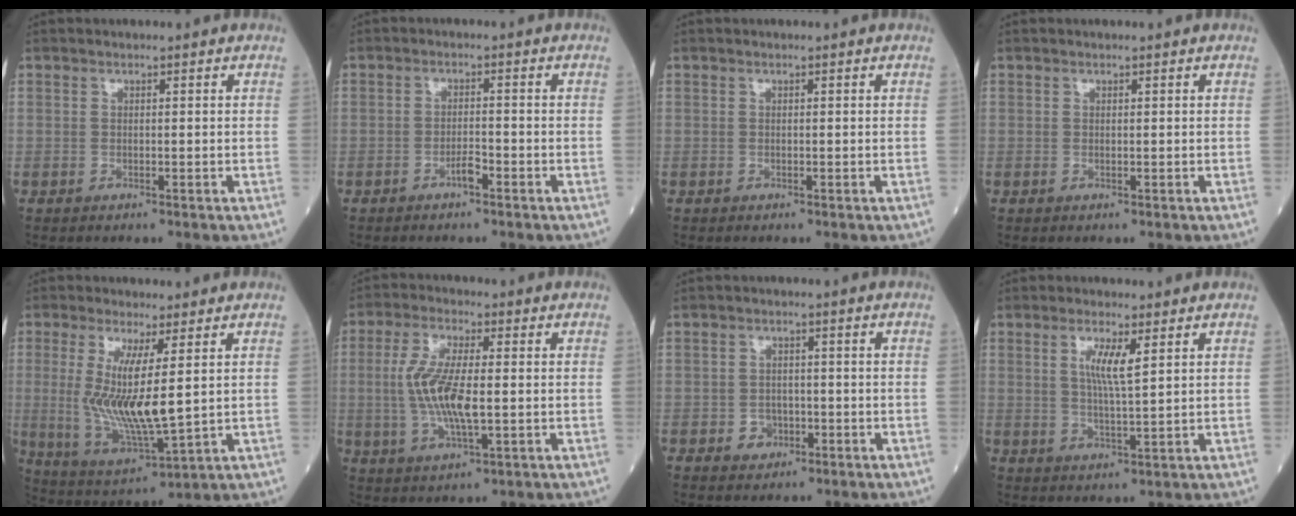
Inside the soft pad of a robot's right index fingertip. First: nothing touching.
{"total": 2.0, "force": [-1.4, 0.4, 1.3], "torque": [-0.021, 0.002, -0.025]}
{"total": 0.0}
{"total": 0.0}
{"total": 11.1, "force": [1.5, 1.4, 10.9], "torque": [-0.225, -0.025, 0.033]}
{"total": 9.3, "force": [-0.3, 2.3, 9.0], "torque": [-0.193, -0.002, -0.005]}
{"total": 2.9, "force": [-1.2, 2.4, 1.1], "torque": [-0.013, 0.008, -0.012]}
{"total": 4.5, "force": [1.7, 0.2, 4.2], "torque": [-0.083, -0.003, 0.031]}